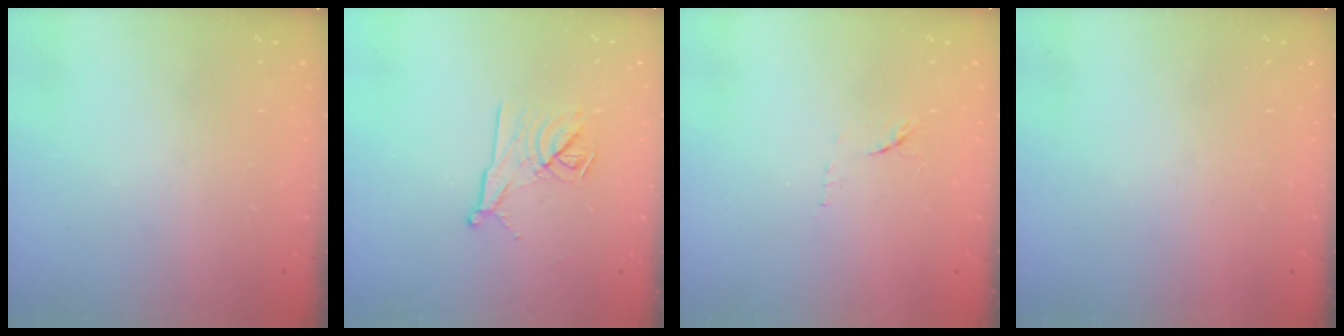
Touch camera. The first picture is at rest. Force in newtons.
{"total": 11.3, "press": 11.3, "slide": 0.4}
{"total": 8.0, "press": 7.9, "slide": 0.9}
{"total": 1.5, "press": 1.5, "slide": 0.1}